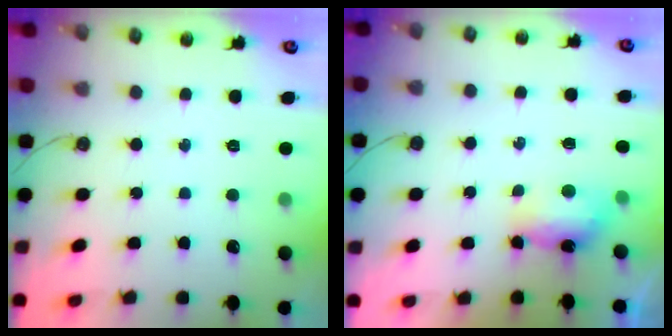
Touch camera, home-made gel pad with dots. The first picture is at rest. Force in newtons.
{"total": 6.0, "press": 5.9, "slide": 0.7}